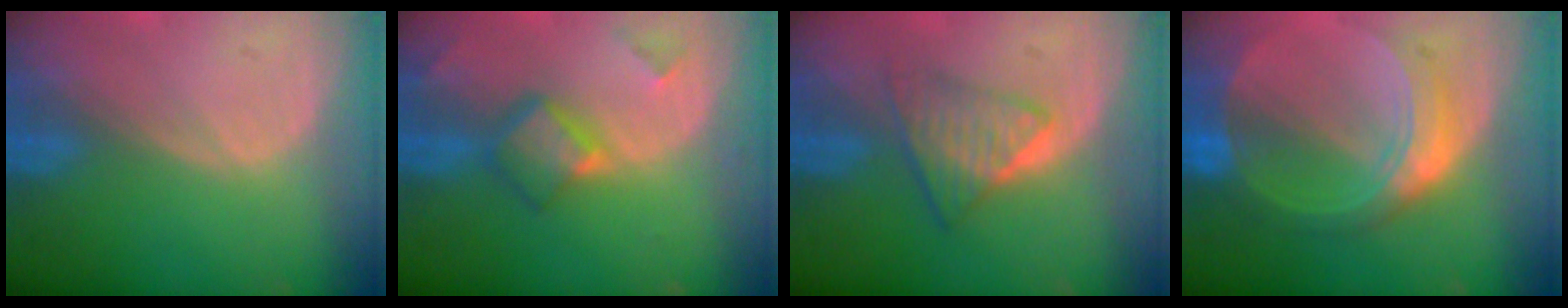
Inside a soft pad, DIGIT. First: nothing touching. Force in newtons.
{"total": 5.7, "press": 5.0, "slide": 2.8}
{"total": 5.9, "press": 5.1, "slide": 3.0}
{"total": 8.4, "press": 8.3, "slide": 0.7}